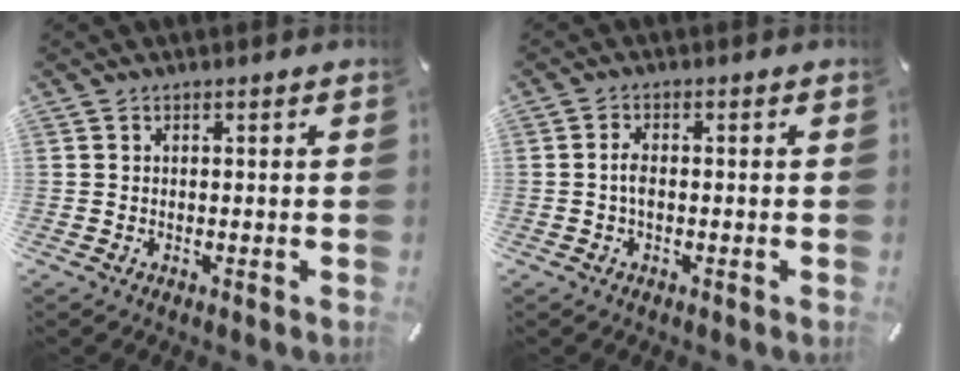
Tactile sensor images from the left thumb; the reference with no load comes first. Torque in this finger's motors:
{"motor_torque": [0.07, -0.03, 0.08, 0.09, -0.08]}